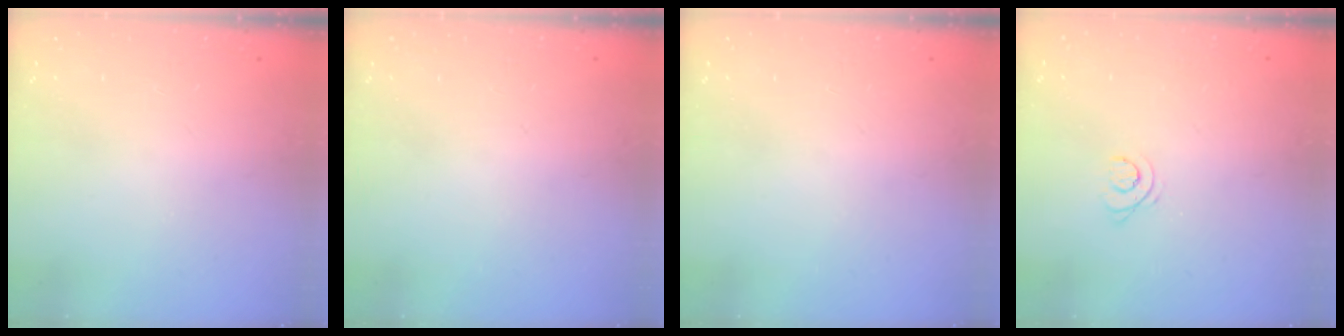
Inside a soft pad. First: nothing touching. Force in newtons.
{"total": 0.0}
{"total": 0.0}
{"total": 4.0, "press": 3.9, "slide": 0.5}